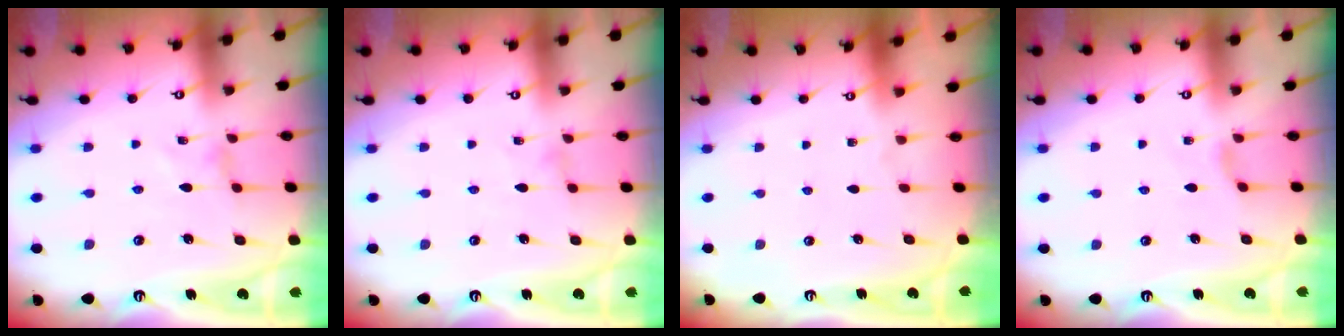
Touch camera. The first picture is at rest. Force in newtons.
{"total": 0.0}
{"total": 0.0}
{"total": 2.3, "press": 2.2, "slide": 0.5}